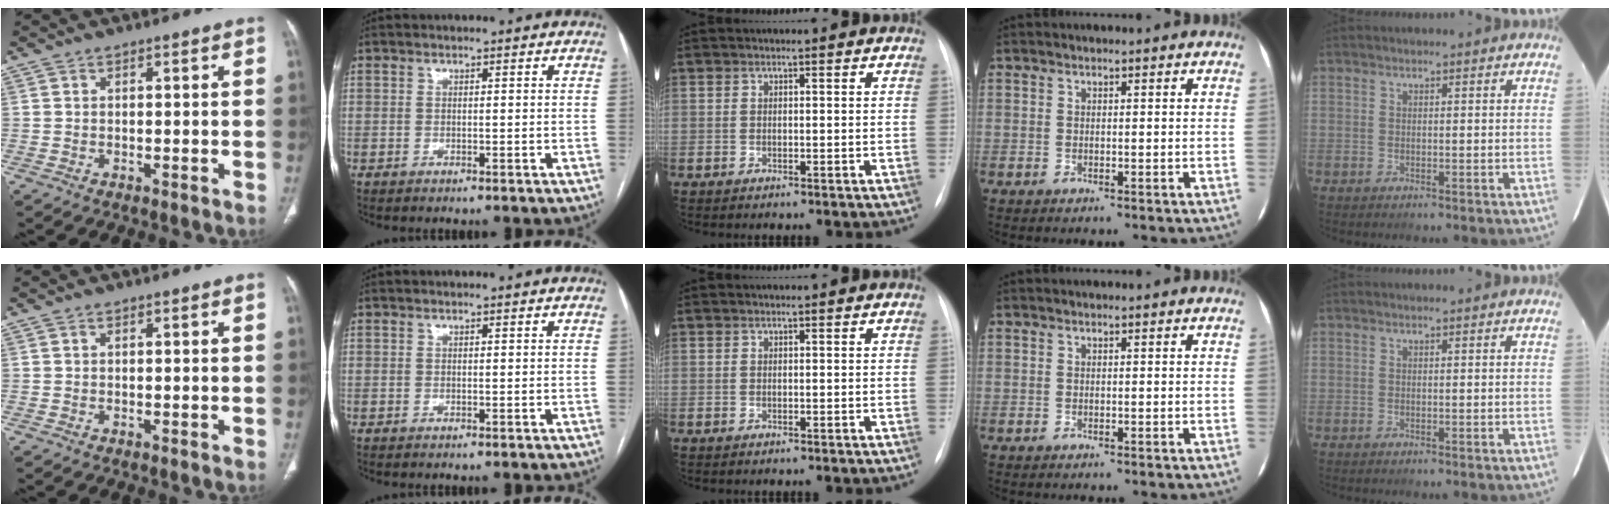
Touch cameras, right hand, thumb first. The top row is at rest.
{}